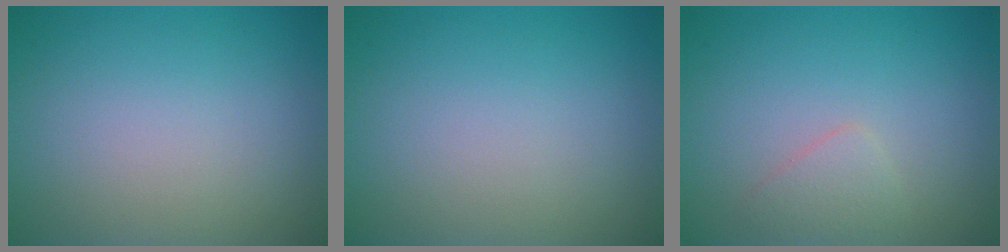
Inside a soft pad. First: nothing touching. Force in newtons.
{"total": 0.0}
{"total": 1.4, "press": 1.4, "slide": 0.0}